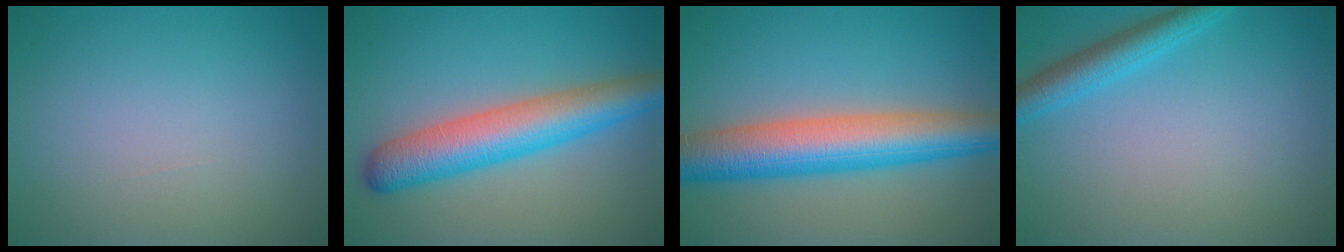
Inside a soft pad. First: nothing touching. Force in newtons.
{"total": 7.1, "press": 7.1, "slide": 0.2}
{"total": 8.8, "press": 8.8, "slide": 0.5}
{"total": 3.2, "press": 3.2, "slide": 0.2}